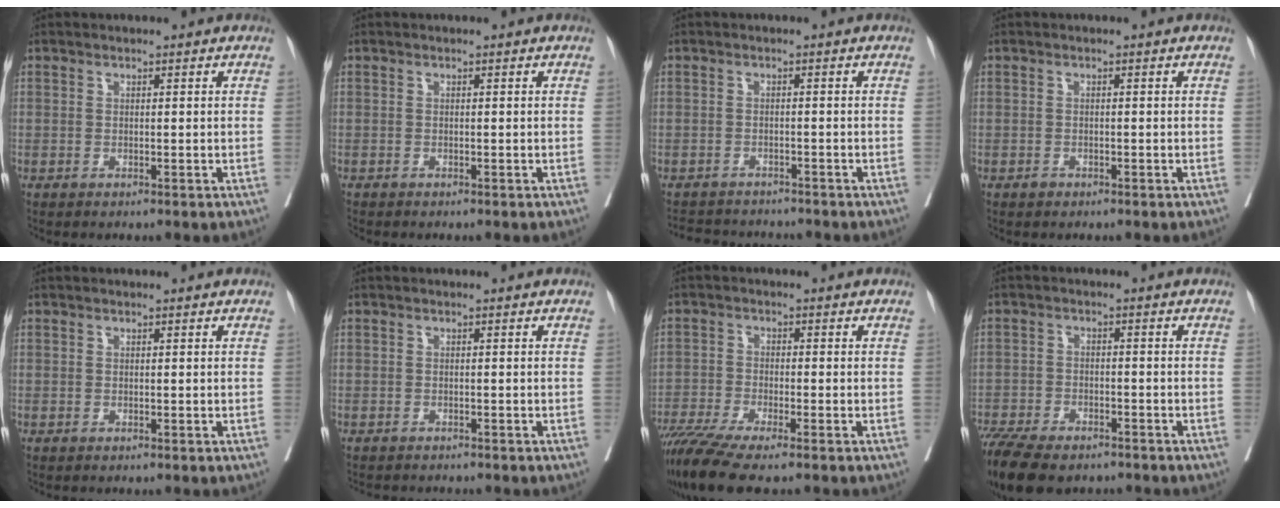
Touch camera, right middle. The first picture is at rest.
{"total": 0.7, "force": [-0.7, -0.2, 0.2], "torque": [0.001, -0.001, -0.013]}
{"total": 6.6, "force": [-6.4, 1.4, 1.1], "torque": [-0.013, 0.001, -0.090]}
{"total": 0.5, "force": [-0.4, 0.3, 0.2], "torque": [-0.003, 0.000, -0.005]}
{"total": 0.0}
{"total": 4.7, "force": [-4.3, 1.0, 1.6], "torque": [-0.021, -0.005, -0.055]}
{"total": 9.3, "force": [-7.4, 0.2, 5.7], "torque": [-0.097, -0.022, -0.127]}
{"total": 13.3, "force": [-10.5, 4.8, 6.6], "torque": [-0.144, -0.014, -0.162]}